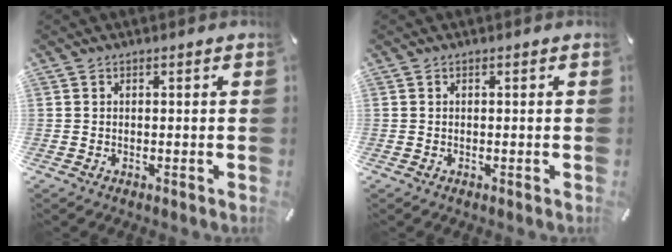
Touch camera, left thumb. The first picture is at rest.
{"total": 0.0}